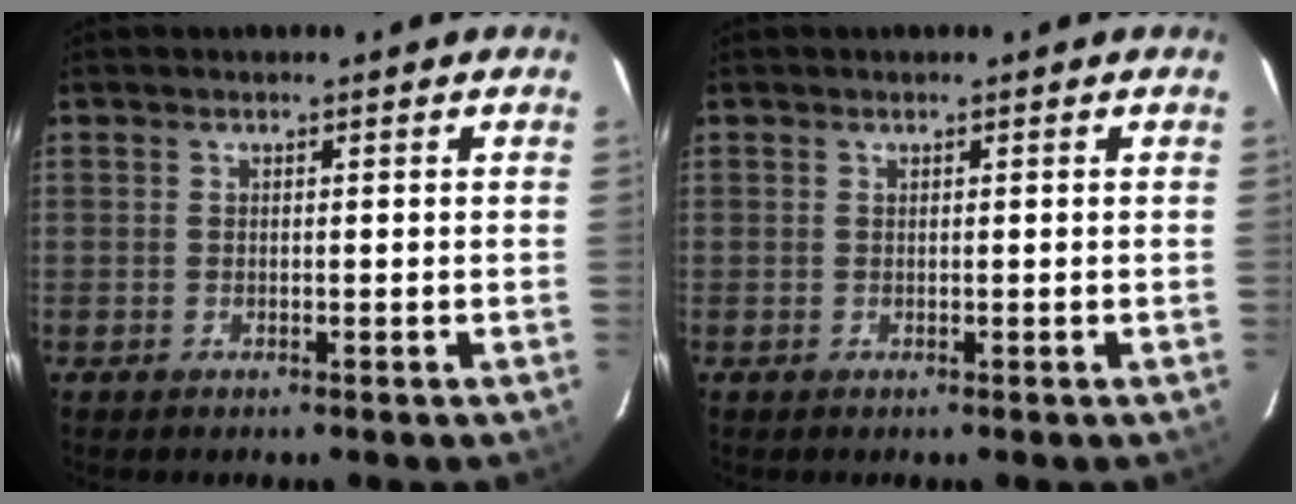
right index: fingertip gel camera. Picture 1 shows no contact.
{"total": 0.0}